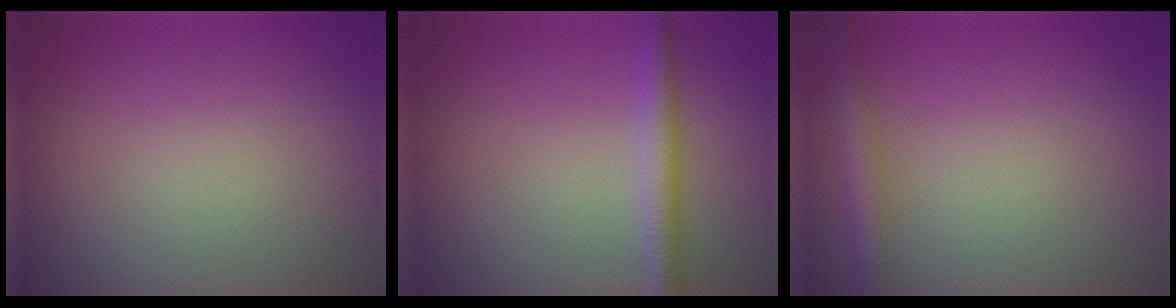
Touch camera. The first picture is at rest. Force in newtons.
{"total": 2.7, "press": 2.7, "slide": 0.0}
{"total": 2.9, "press": 2.9, "slide": 0.1}